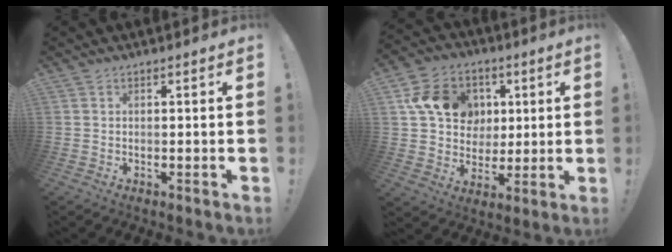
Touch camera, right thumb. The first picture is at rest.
{"total": 16.0, "force": [4.5, 13.5, 7.4], "torque": [-0.103, 0.003, 0.098]}